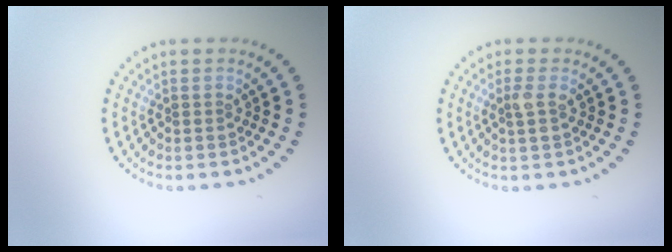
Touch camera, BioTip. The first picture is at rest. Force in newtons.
{"total": 1.2, "press": 1.1, "slide": 0.5}